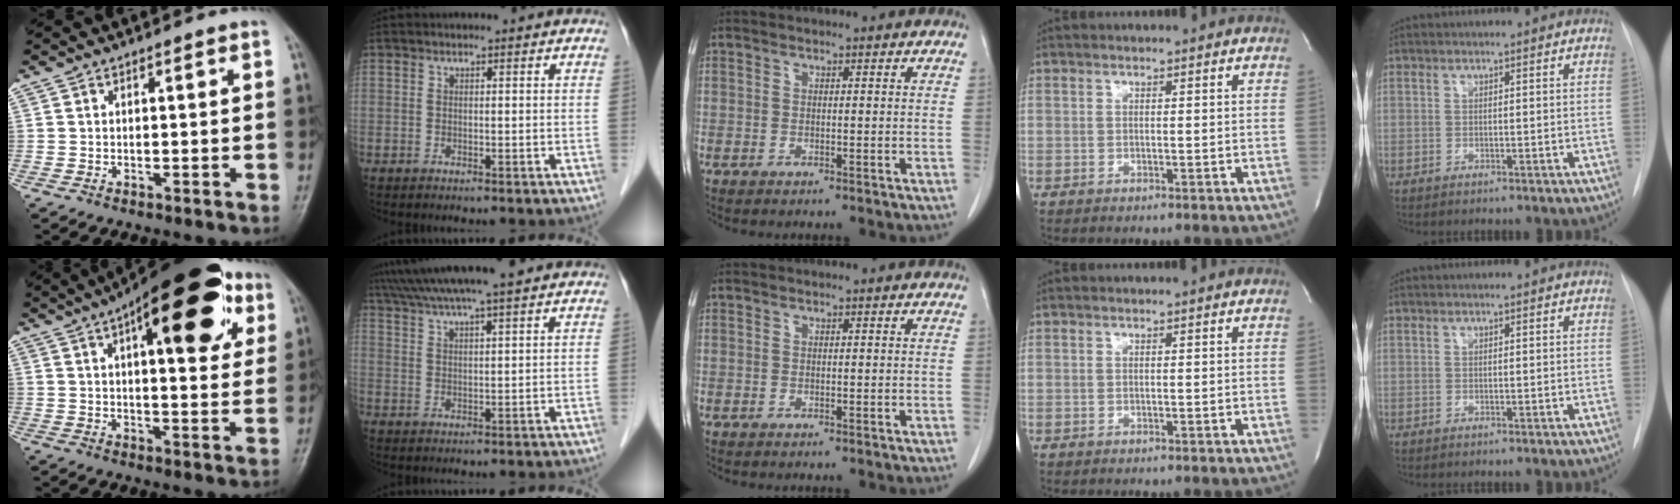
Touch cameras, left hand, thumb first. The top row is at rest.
{"thumb": {"total": 23.0, "force": [10.2, 9.0, 18.5], "torque": [-0.238, -0.002, 0.141]}, "index": {"total": 13.4, "force": [11.5, 0.3, 6.8], "torque": [-0.122, 0.037, 0.170]}}